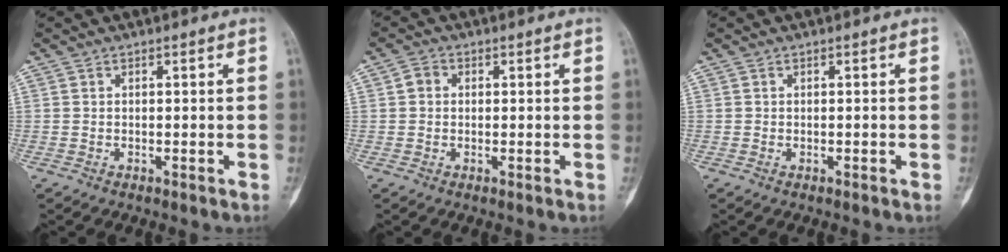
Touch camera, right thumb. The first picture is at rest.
{"total": 2.1, "force": [0.2, 1.9, 1.0], "torque": [-0.010, 0.006, 0.002]}
{"total": 0.0}